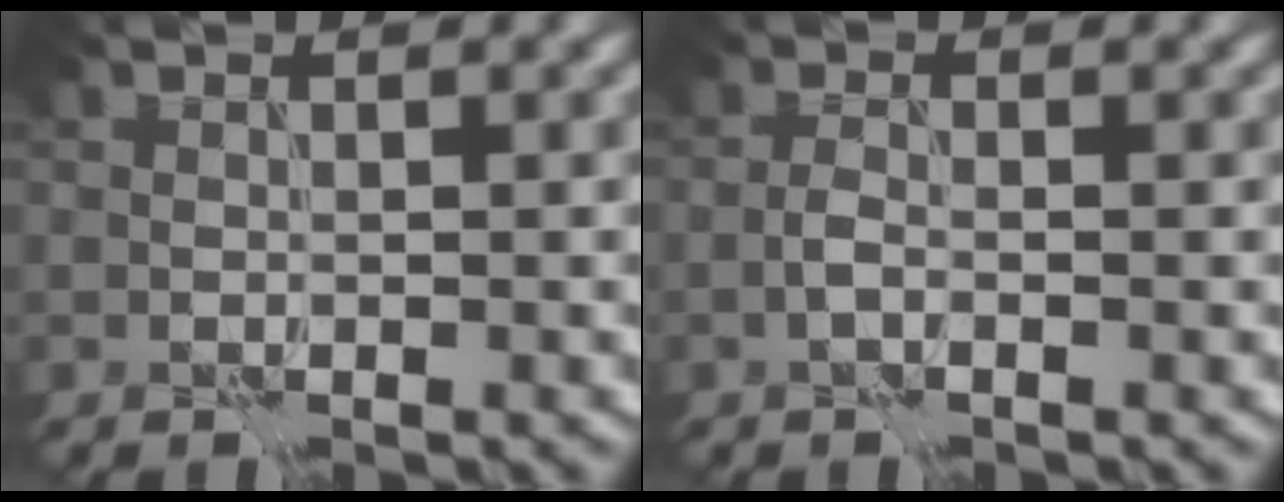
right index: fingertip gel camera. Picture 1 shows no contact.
{"total": 1.1, "force": [-0.6, 0.1, 0.9], "torque": [-0.020, 0.003, -0.014]}